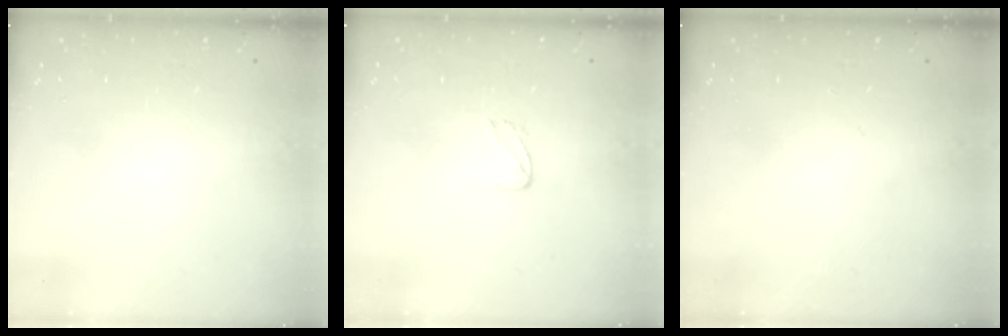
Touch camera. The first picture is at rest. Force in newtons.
{"total": 3.9, "press": 3.9, "slide": 0.2}
{"total": 0.0}